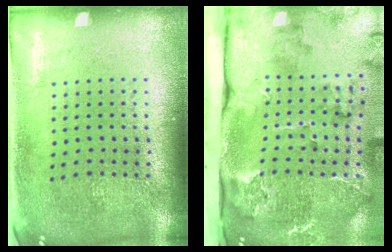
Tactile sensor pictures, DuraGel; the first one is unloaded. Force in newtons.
{"total": 3.5, "press": 2.6, "slide": 2.4}